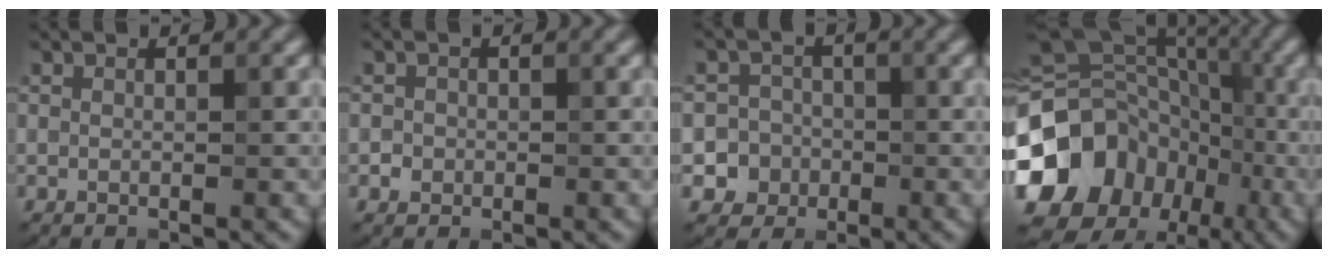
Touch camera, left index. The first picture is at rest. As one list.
[{"total": 1.0, "force": [-0.3, 0.9, 0.1], "torque": [0.008, -0.003, -0.005]}, {"total": 4.5, "force": [-1.7, 4.1, 0.3], "torque": [0.034, -0.003, -0.046]}, {"total": 18.7, "force": [-6.4, 15.8, 7.6], "torque": [-0.162, -0.016, -0.127]}]